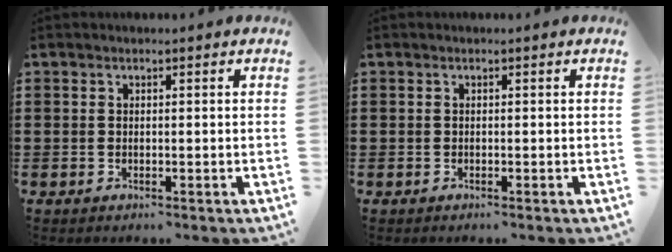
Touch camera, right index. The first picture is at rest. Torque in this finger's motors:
{"motor_torque": [-1.24, 0.90, -1.05, -0.18]}